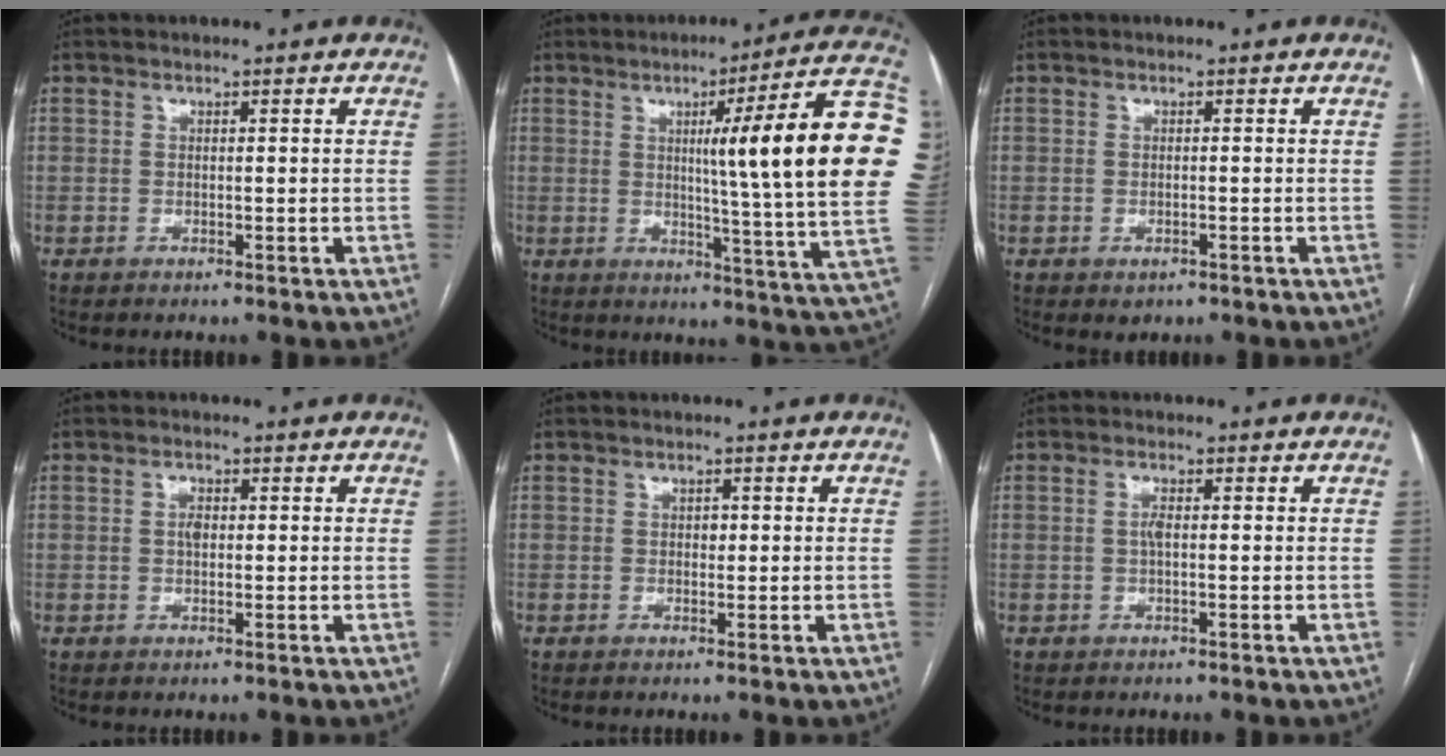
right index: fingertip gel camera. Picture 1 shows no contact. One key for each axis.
{"total": 24.0, "fx": 4.1, "fy": -1.4, "fz": 23.6, "tx": -0.229, "ty": 0.009, "tz": 0.043}
{"total": 1.5, "fx": -0.8, "fy": 0.9, "fz": 0.9, "tx": -0.011, "ty": 0.000, "tz": -0.002}
{"total": 1.8, "fx": 0.3, "fy": 1.1, "fz": 1.4, "tx": -0.025, "ty": 0.003, "tz": 0.004}
{"total": 1.0, "fx": 0.1, "fy": 0.7, "fz": 0.7, "tx": -0.007, "ty": 0.002, "tz": 0.000}
{"total": 1.5, "fx": 0.1, "fy": 0.3, "fz": 1.5, "tx": -0.033, "ty": 0.002, "tz": 0.002}